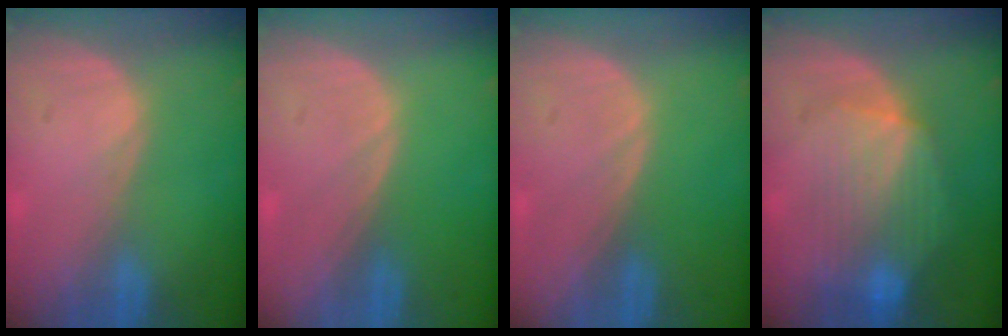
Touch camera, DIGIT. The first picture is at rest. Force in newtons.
{"total": 0.0}
{"total": 0.0}
{"total": 8.9, "press": 8.0, "slide": 3.8}